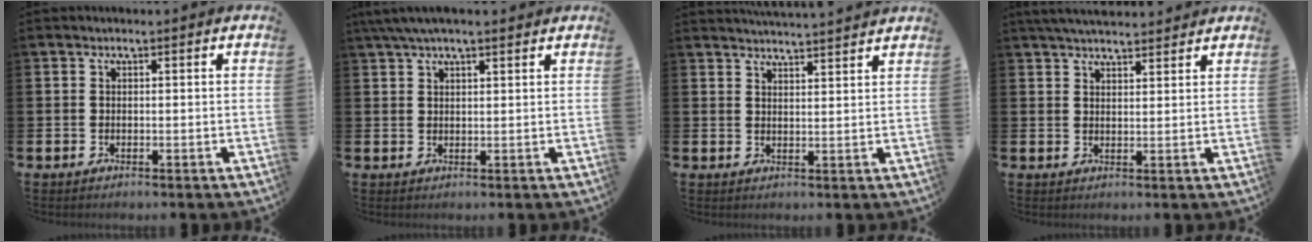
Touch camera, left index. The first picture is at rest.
{"total": 4.1, "force": [3.3, 0.9, 2.2], "torque": [-0.046, -0.001, 0.059]}
{"total": 3.5, "force": [3.4, -0.5, -0.1], "torque": [-0.002, -0.021, 0.062]}
{"total": 4.0, "force": [3.8, 0.6, 0.8], "torque": [-0.020, -0.013, 0.072]}